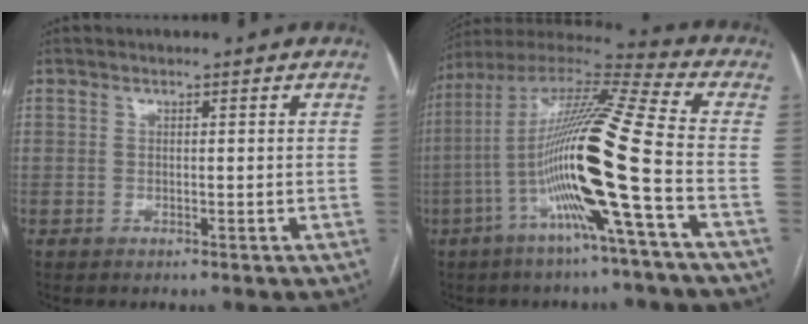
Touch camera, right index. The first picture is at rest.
{"total": 19.8, "force": [-5.4, -1.1, 19.0], "torque": [-0.370, -0.006, -0.116]}